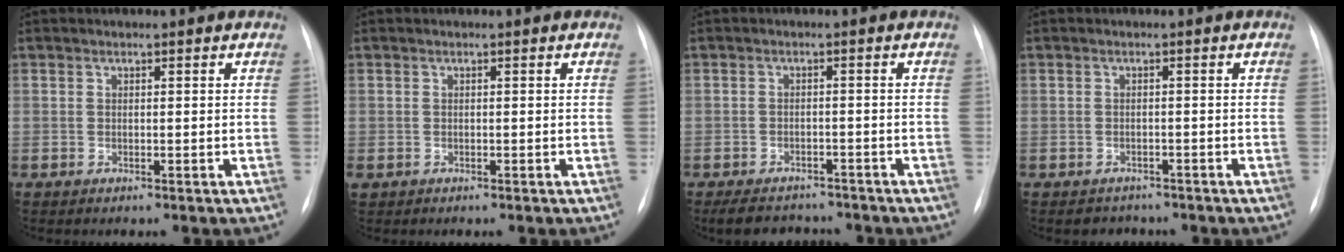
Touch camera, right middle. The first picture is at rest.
{"total": 0.9, "force": [-0.3, 0.8, 0.4], "torque": [-0.007, 0.003, 0.003]}
{"total": 7.9, "force": [-6.9, 3.1, 2.1], "torque": [-0.031, 0.000, -0.092]}
{"total": 2.4, "force": [-2.0, 1.4, -0.3], "torque": [-0.004, 0.005, -0.026]}